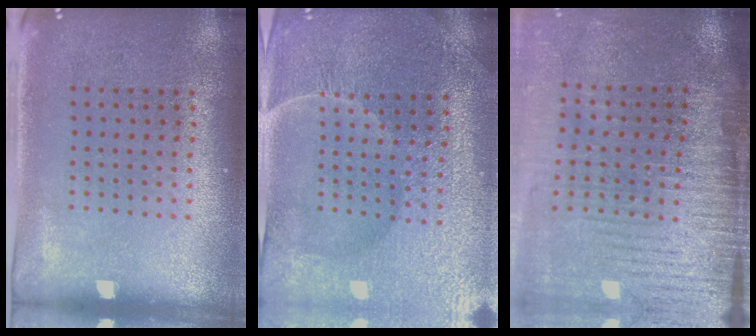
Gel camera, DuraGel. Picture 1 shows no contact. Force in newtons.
{"total": 4.4, "press": 4.3, "slide": 1.1}
{"total": 4.4, "press": 3.8, "slide": 2.3}